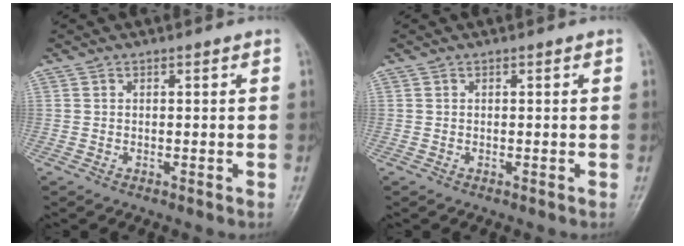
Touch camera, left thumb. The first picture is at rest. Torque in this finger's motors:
{"motor_torque": [-0.27, -0.11, -0.09, 0.23, 0.00]}